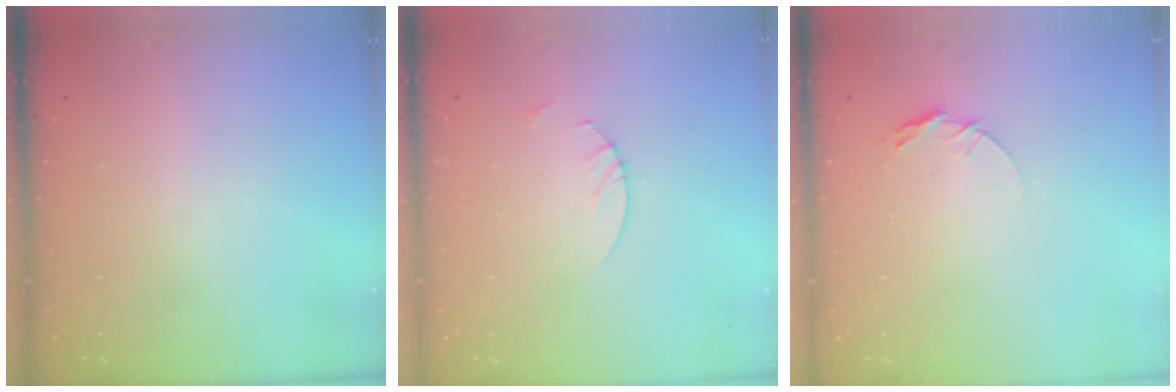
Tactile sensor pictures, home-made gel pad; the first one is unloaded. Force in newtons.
{"total": 1.8, "press": 1.8, "slide": 0.2}
{"total": 5.7, "press": 5.7, "slide": 0.5}